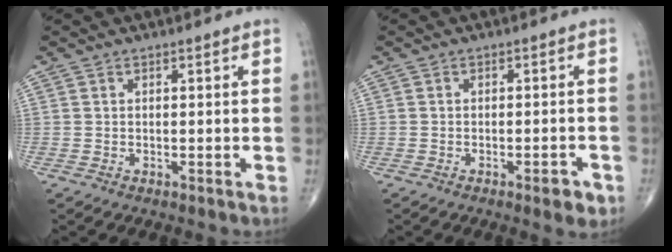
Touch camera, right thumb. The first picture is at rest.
{"total": 3.5, "force": [-1.9, 1.1, 2.7], "torque": [-0.029, 0.004, -0.022]}